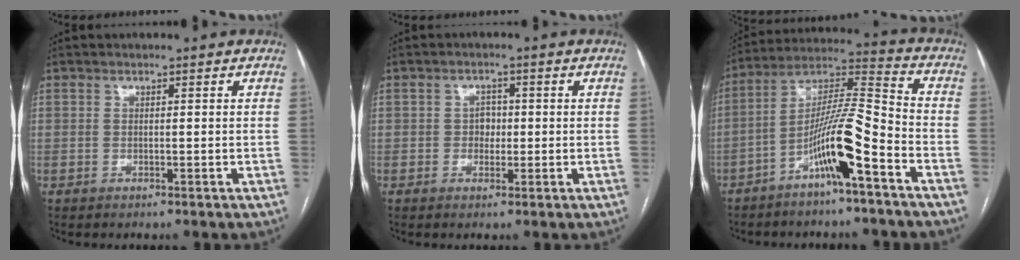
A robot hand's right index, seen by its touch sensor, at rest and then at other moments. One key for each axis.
{"total": 2.3, "fx": -0.1, "fy": 1.9, "fz": 1.4, "tx": -0.014, "ty": 0.005, "tz": -0.002}
{"total": 12.2, "fx": -6.2, "fy": 0.5, "fz": 10.5, "tx": -0.200, "ty": 0.011, "tz": -0.115}